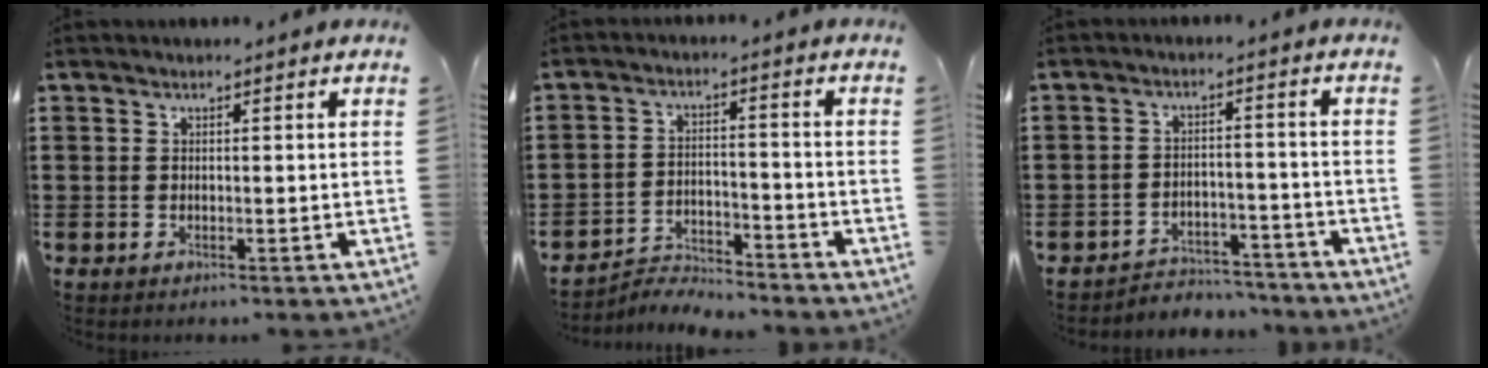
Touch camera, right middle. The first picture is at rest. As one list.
[{"total": 4.2, "force": [-4.1, 0.5, 0.3], "torque": [-0.011, 0.008, -0.089]}, {"total": 4.0, "force": [-3.9, 0.8, 0.2], "torque": [-0.008, 0.006, -0.085]}]